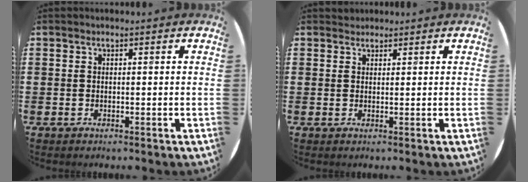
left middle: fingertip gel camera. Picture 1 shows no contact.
{"total": 1.0, "force": [0.9, 0.3, -0.2], "torque": [0.003, 0.004, 0.018]}